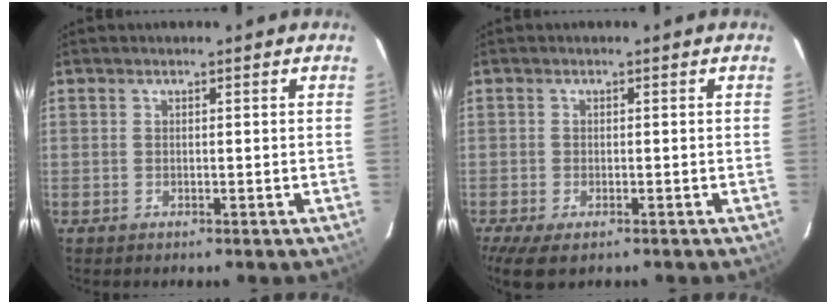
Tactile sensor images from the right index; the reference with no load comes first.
{"total": 6.1, "force": [-4.0, 2.5, 4.0], "torque": [-0.091, -0.029, -0.068]}